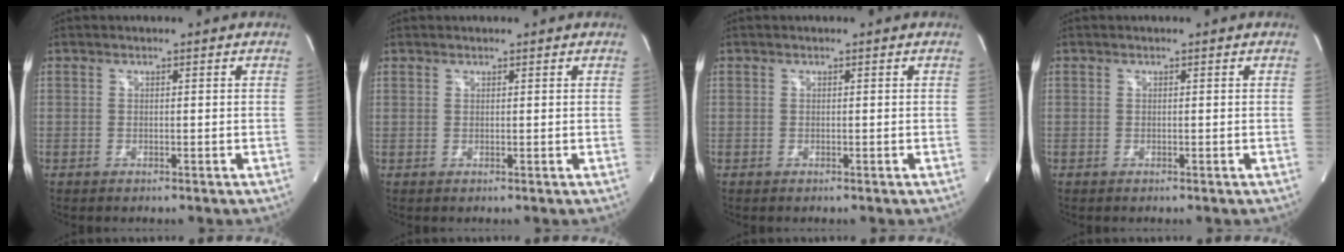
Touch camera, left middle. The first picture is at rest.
{"total": 0.5, "force": [0.5, 0.2, -0.2], "torque": [0.002, -0.001, 0.006]}
{"total": 0.0}
{"total": 0.0}